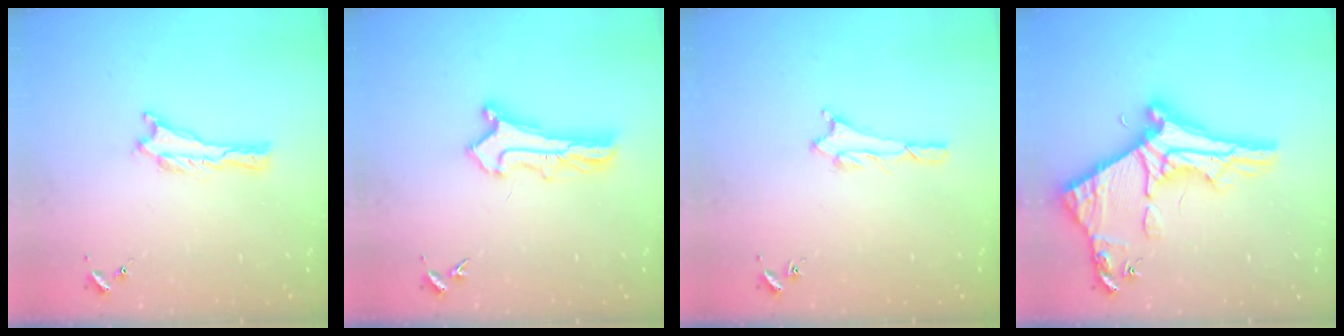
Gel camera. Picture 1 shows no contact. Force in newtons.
{"total": 2.9, "press": 2.9, "slide": 0.3}
{"total": 1.1, "press": 1.1, "slide": 0.1}
{"total": 11.2, "press": 11.1, "slide": 1.1}